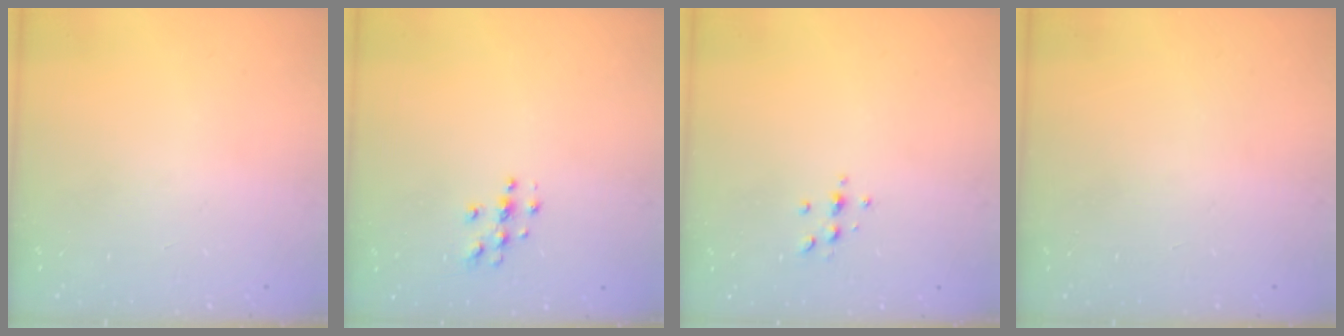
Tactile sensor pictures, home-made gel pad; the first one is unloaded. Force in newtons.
{"total": 3.6, "press": 3.6, "slide": 0.4}
{"total": 3.9, "press": 3.9, "slide": 0.6}
{"total": 0.0}